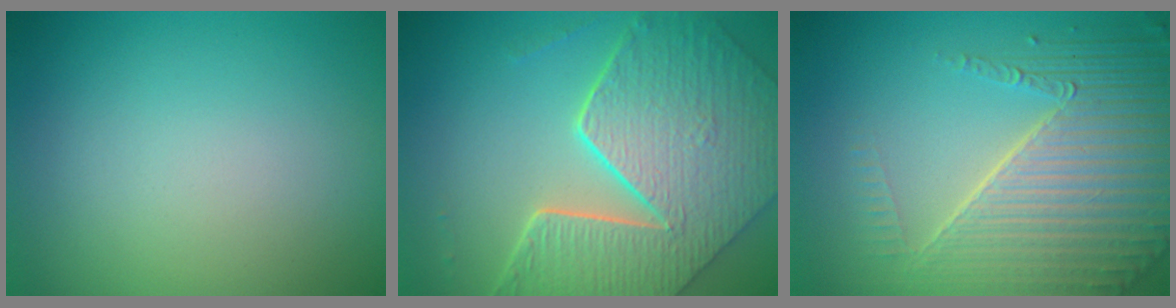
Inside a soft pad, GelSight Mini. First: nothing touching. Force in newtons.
{"total": 9.4, "press": 6.7, "slide": 6.6}
{"total": 8.6, "press": 5.7, "slide": 6.5}